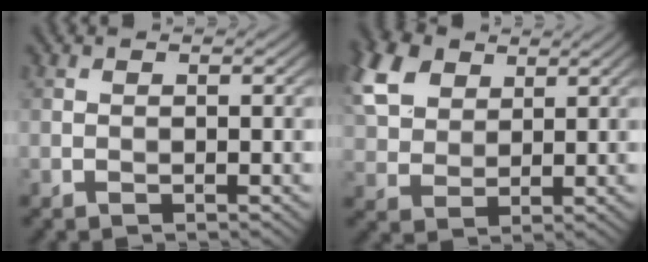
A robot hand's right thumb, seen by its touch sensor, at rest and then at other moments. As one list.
[{"total": 9.1, "force": [4.3, 6.1, 5.2], "torque": [-0.162, 0.024, 0.088]}]